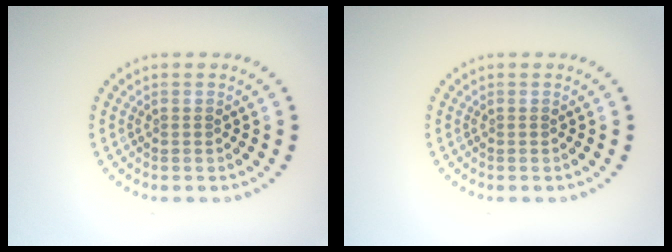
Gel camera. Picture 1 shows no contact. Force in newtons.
{"total": 0.0}